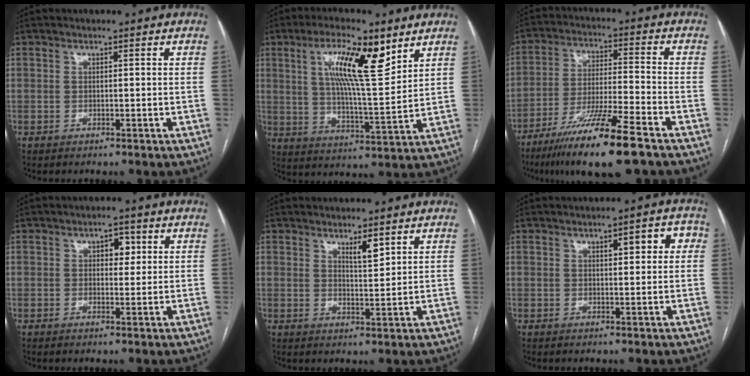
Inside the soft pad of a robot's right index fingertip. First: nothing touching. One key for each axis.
{"total": 12.9, "fx": 6.2, "fy": 2.2, "fz": 11.1, "tx": -0.197, "ty": 0.006, "tz": 0.108}
{"total": 14.0, "fx": -9.4, "fy": -0.1, "fz": 10.4, "tx": -0.201, "ty": -0.039, "tz": -0.169}
{"total": 3.2, "fx": 1.0, "fy": 1.8, "fz": 2.4, "tx": -0.031, "ty": 0.010, "tz": 0.013}
{"total": 3.2, "fx": 2.1, "fy": 0.5, "fz": 2.4, "tx": -0.042, "ty": -0.005, "tz": 0.038}
{"total": 4.5, "fx": 1.4, "fy": 1.4, "fz": 4.1, "tx": -0.050, "ty": 0.017, "tz": 0.016}